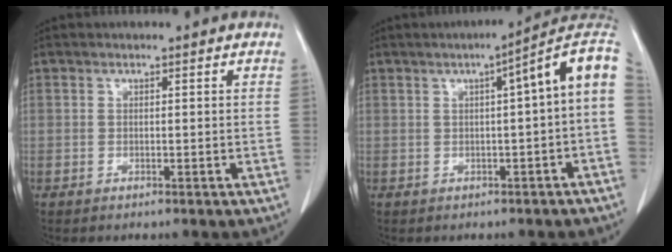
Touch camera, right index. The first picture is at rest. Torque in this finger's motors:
{"motor_torque": [0.81, -0.17, 0.43, 0.04]}